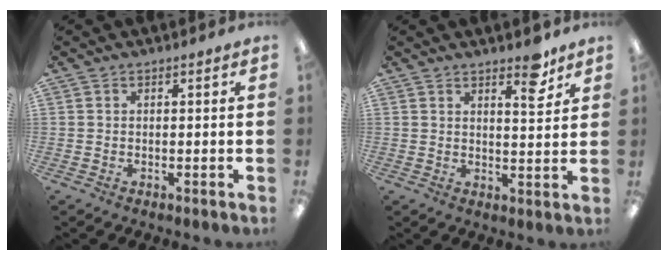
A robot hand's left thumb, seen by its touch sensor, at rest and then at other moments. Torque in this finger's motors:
{"motor_torque": [0.24, 0.29, 0.10, -0.14, 0.02]}